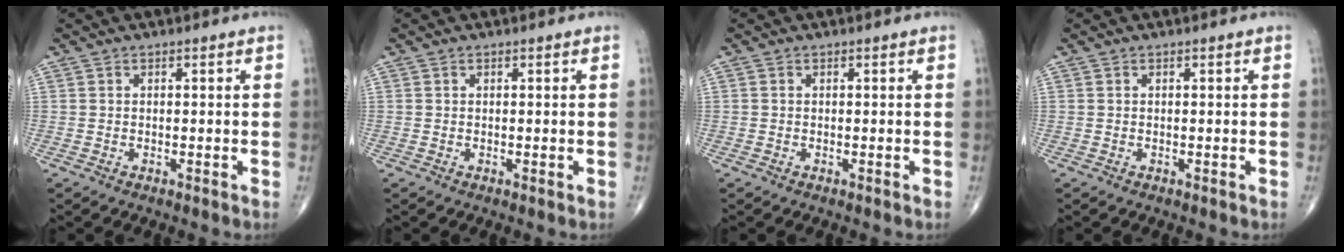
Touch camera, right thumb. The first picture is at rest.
{"total": 0.0}
{"total": 0.0}
{"total": 0.0}